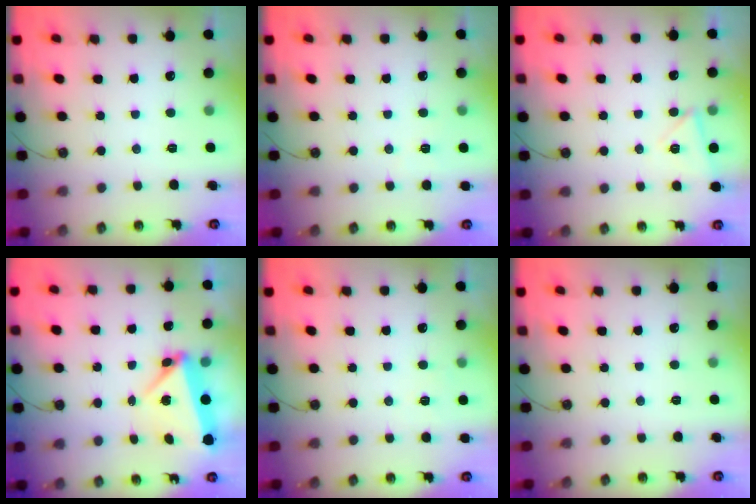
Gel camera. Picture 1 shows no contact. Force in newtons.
{"total": 2.8, "press": 2.8, "slide": 0.3}
{"total": 5.5, "press": 4.8, "slide": 2.5}
{"total": 6.0, "press": 5.6, "slide": 2.3}
{"total": 3.2, "press": 3.2, "slide": 0.3}
{"total": 0.0}